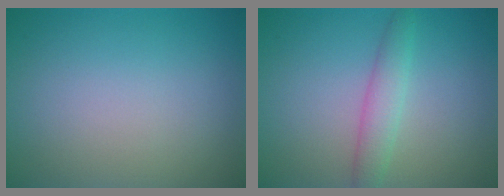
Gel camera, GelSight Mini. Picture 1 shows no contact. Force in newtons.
{"total": 2.5, "press": 2.5, "slide": 0.1}